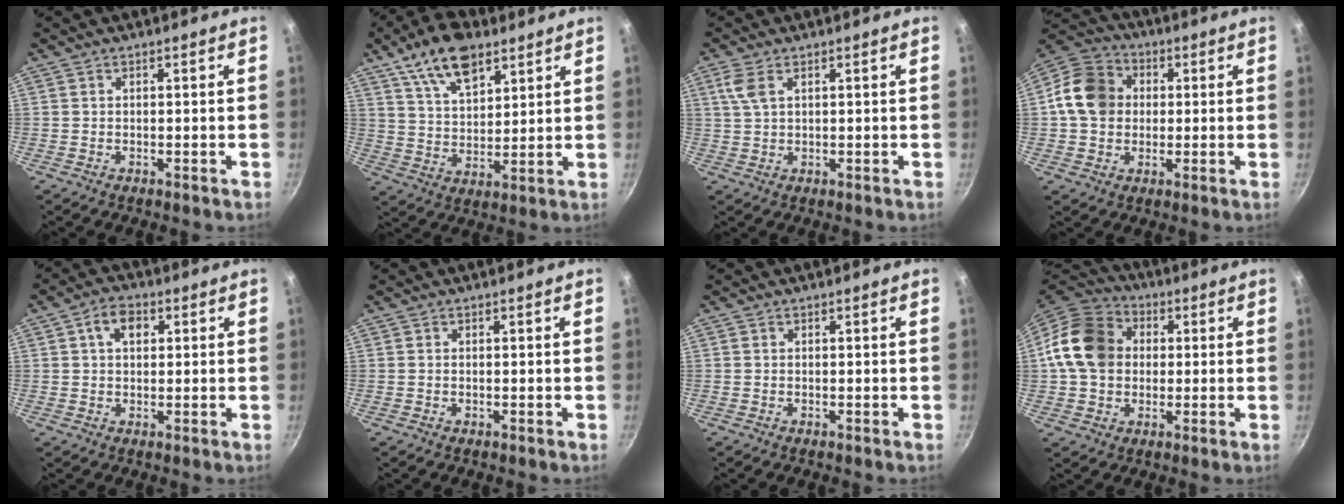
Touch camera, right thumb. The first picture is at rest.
{"total": 13.6, "force": [8.1, 6.7, 8.5], "torque": [-0.124, -0.026, 0.145]}
{"total": 3.8, "force": [1.6, 1.9, 2.8], "torque": [-0.063, 0.002, 0.034]}
{"total": 11.9, "force": [1.0, 10.0, 6.3], "torque": [-0.087, 0.018, -0.001]}
{"total": 5.3, "force": [1.6, 3.6, 3.5], "torque": [-0.038, 0.005, 0.019]}
{"total": 0.0}
{"total": 0.0}
{"total": 15.1, "force": [1.6, 12.2, 8.7], "torque": [-0.137, 0.025, 0.014]}